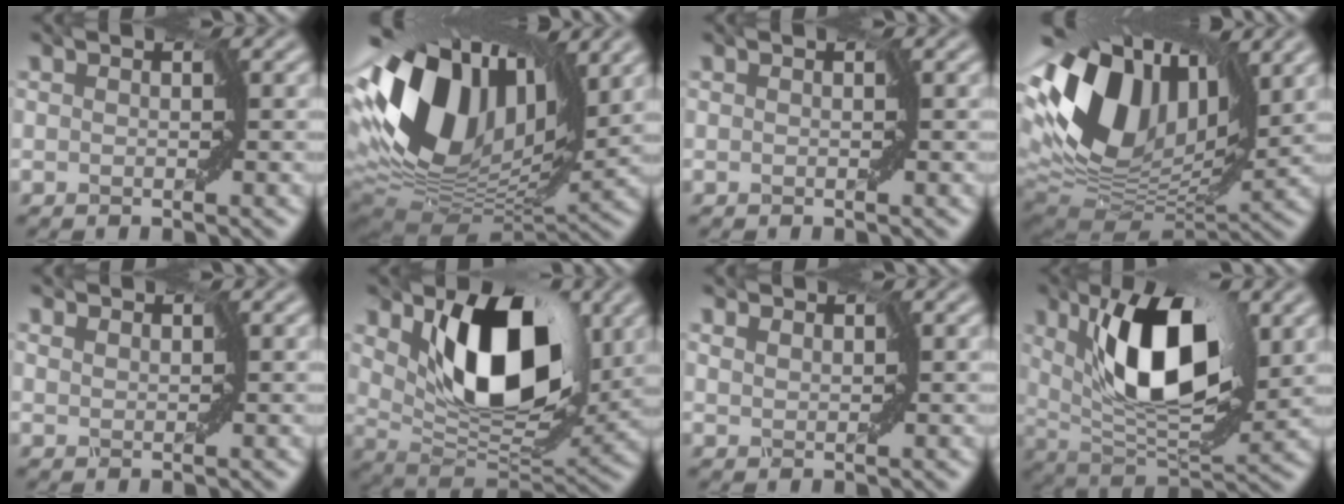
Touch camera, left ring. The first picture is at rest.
{"total": 15.2, "force": [4.1, 9.2, 11.3], "torque": [-0.239, 0.027, 0.057]}
{"total": 0.0}
{"total": 13.7, "force": [4.1, 8.5, 9.9], "torque": [-0.208, 0.023, 0.064]}
{"total": 0.9, "force": [0.8, 0.4, -0.1], "torque": [-0.002, 0.002, 0.010]}
{"total": 10.1, "force": [3.7, 5.5, 7.6], "torque": [-0.125, -0.017, 0.066]}
{"total": 1.1, "force": [1.1, 0.4, -0.2], "torque": [-0.002, 0.001, 0.016]}
{"total": 10.2, "force": [3.0, 4.3, 8.7], "torque": [-0.142, -0.001, 0.047]}